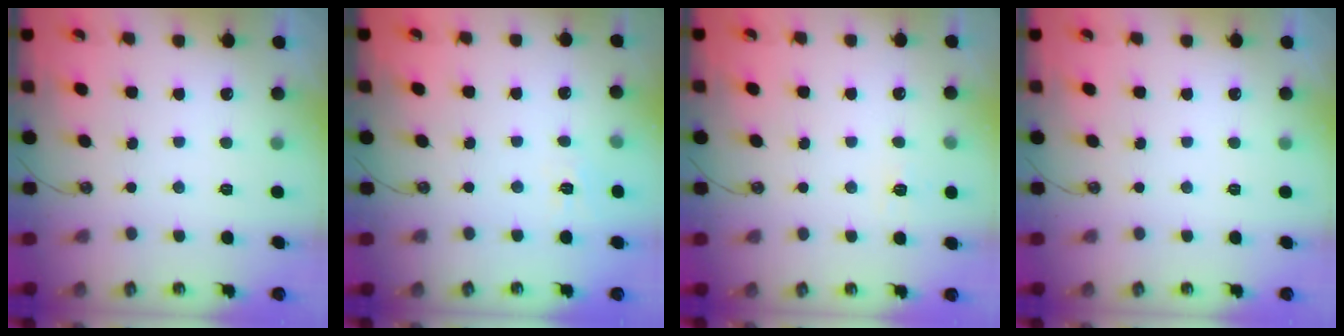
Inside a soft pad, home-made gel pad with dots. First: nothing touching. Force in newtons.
{"total": 3.3, "press": 3.3, "slide": 0.5}
{"total": 4.6, "press": 4.6, "slide": 0.6}
{"total": 0.0}